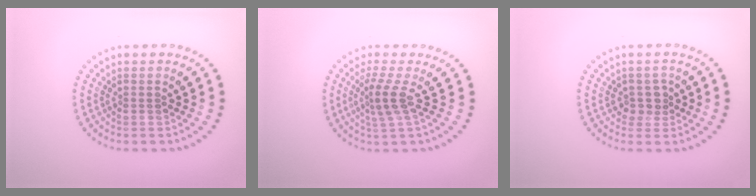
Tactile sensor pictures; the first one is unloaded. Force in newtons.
{"total": 2.6, "press": 1.8, "slide": 1.9}
{"total": 1.8, "press": 1.5, "slide": 1.1}